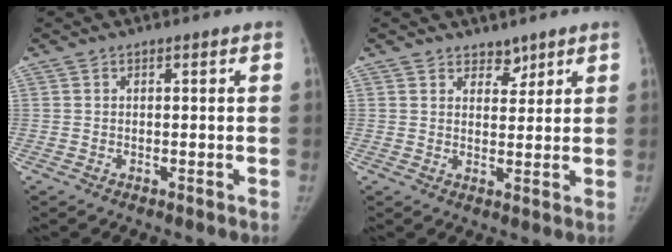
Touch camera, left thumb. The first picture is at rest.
{"total": 3.0, "force": [2.4, 1.7, 0.6], "torque": [0.014, -0.017, 0.035]}